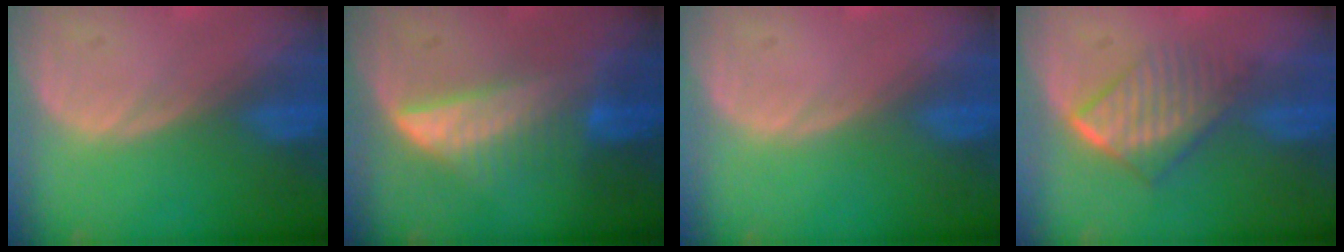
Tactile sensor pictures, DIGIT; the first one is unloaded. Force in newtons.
{"total": 6.3, "press": 6.2, "slide": 1.0}
{"total": 0.0}
{"total": 6.8, "press": 5.9, "slide": 3.4}